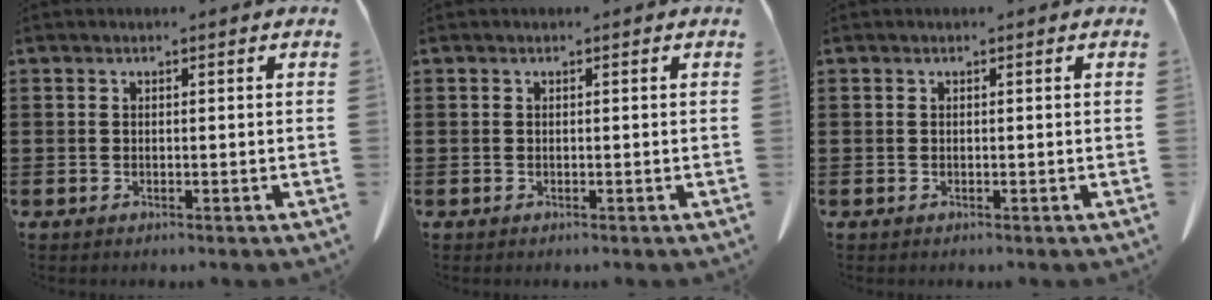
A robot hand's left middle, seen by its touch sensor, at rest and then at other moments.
{"total": 0.0}
{"total": 0.0}